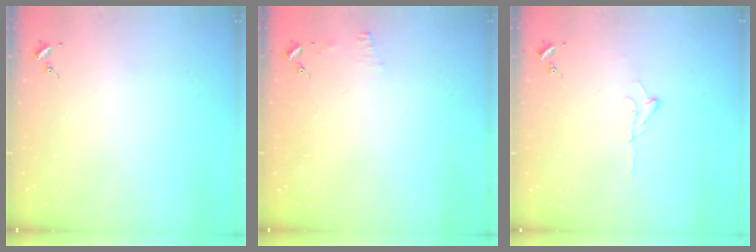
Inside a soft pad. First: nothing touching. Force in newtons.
{"total": 4.7, "press": 4.6, "slide": 0.5}
{"total": 6.5, "press": 6.5, "slide": 0.8}